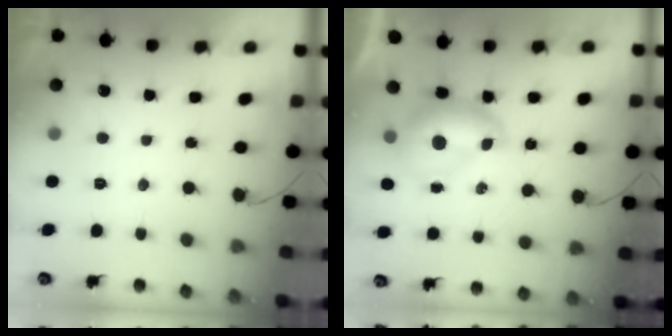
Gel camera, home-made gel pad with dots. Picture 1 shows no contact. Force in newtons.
{"total": 7.9, "press": 7.8, "slide": 0.9}